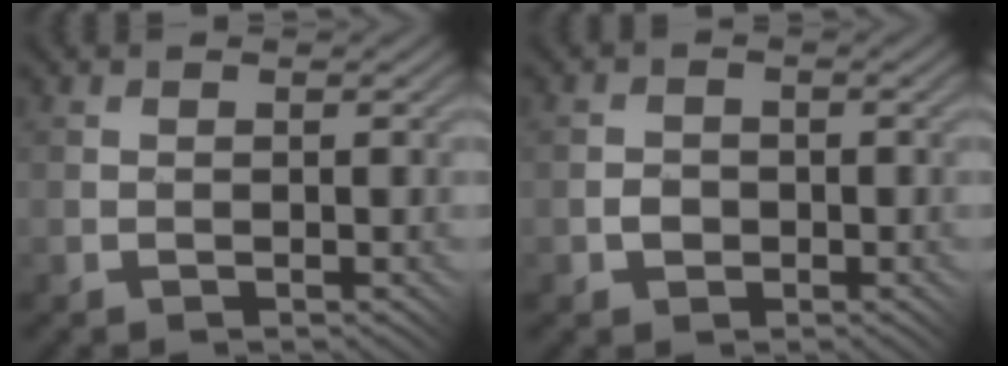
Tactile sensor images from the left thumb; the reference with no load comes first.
{"total": 1.5, "force": [-0.6, 1.3, 0.3], "torque": [-0.001, 0.004, -0.016]}